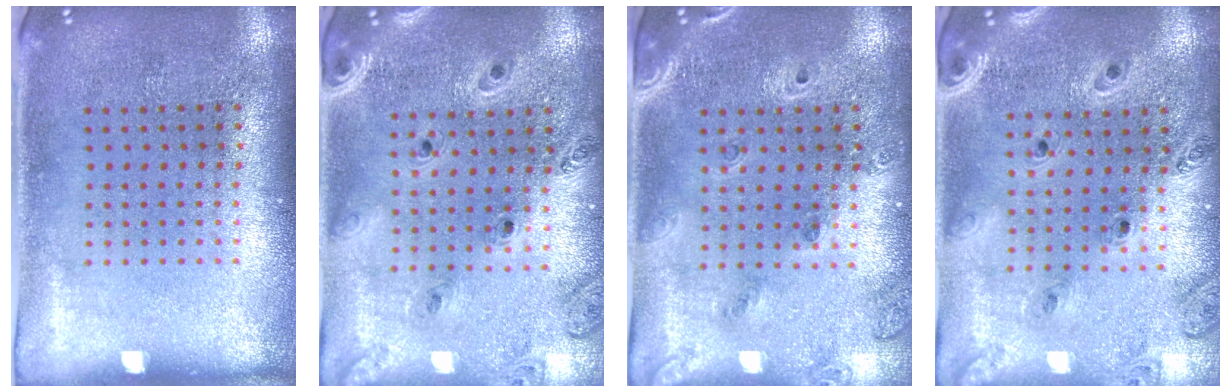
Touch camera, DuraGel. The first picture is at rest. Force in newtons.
{"total": 1.2, "press": 1.2, "slide": 0.2}
{"total": 1.6, "press": 1.5, "slide": 0.7}
{"total": 1.2, "press": 1.2, "slide": 0.2}